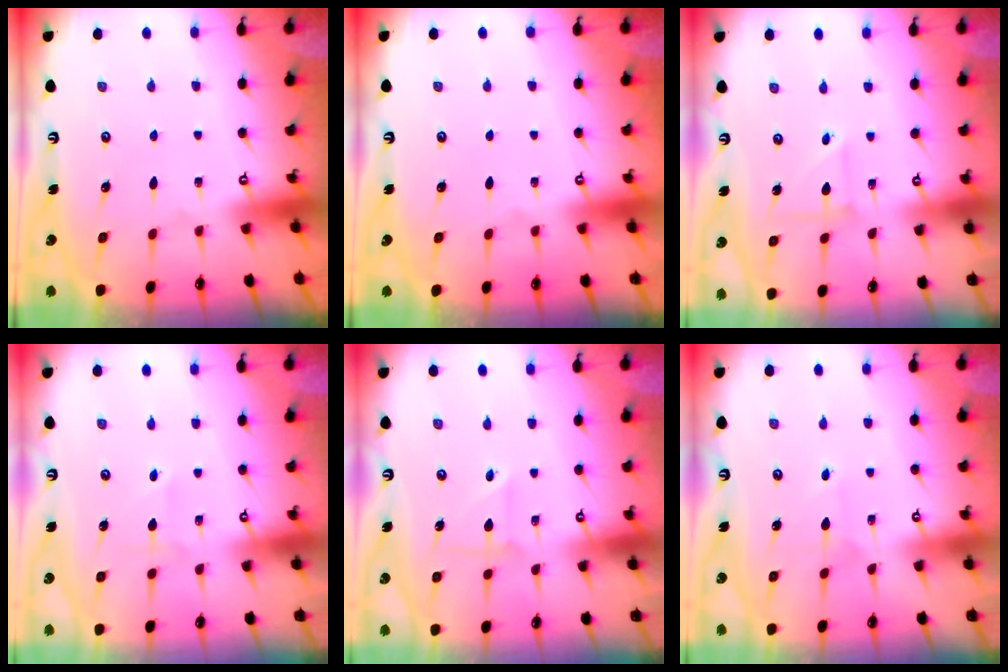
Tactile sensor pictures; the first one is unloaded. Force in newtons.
{"total": 0.0}
{"total": 3.0, "press": 3.0, "slide": 0.3}
{"total": 2.2, "press": 2.2, "slide": 0.3}
{"total": 3.6, "press": 3.5, "slide": 1.0}
{"total": 2.0, "press": 2.0, "slide": 0.2}